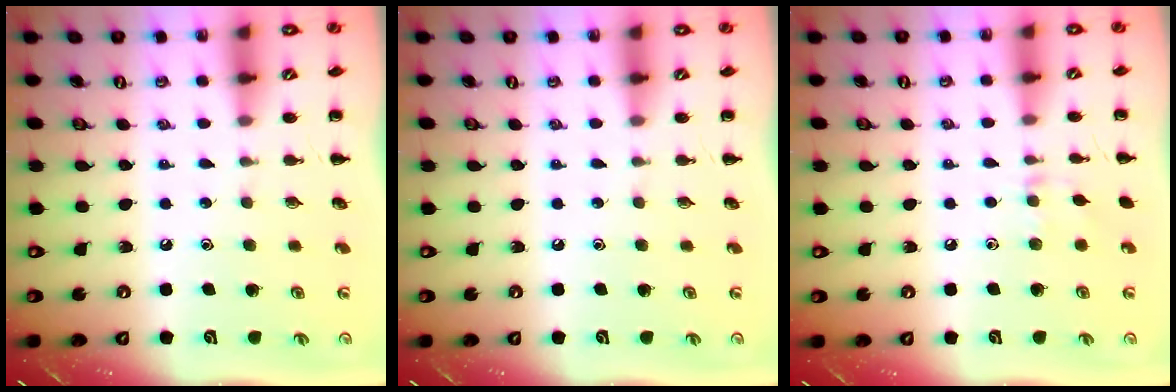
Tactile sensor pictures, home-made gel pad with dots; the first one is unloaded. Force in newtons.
{"total": 0.0}
{"total": 6.2, "press": 5.9, "slide": 2.0}